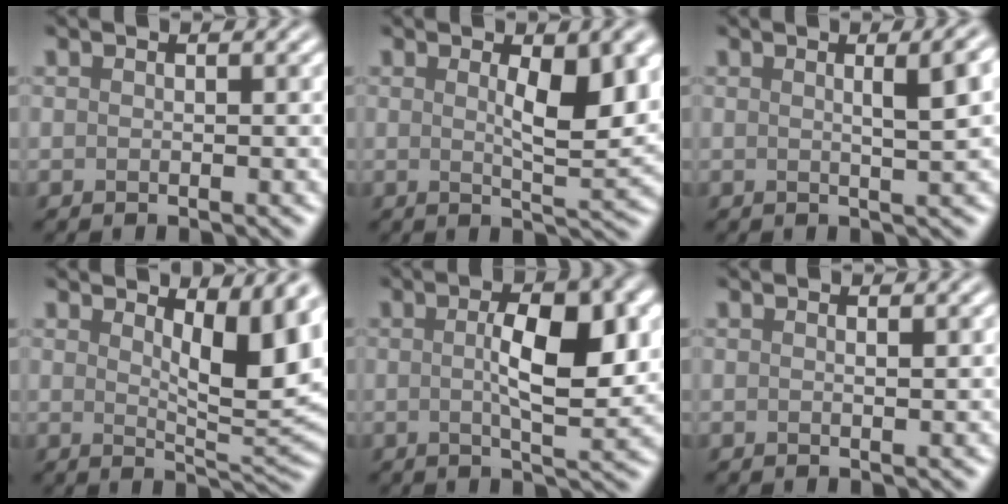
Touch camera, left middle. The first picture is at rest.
{"total": 5.4, "force": [1.2, 1.5, 5.1], "torque": [-0.079, -0.004, 0.023]}
{"total": 4.6, "force": [1.2, 1.3, 4.2], "torque": [-0.037, 0.013, 0.012]}
{"total": 6.3, "force": [2.2, 2.1, 5.6], "torque": [-0.077, -0.015, 0.039]}
{"total": 6.6, "force": [0.8, 2.0, 6.3], "torque": [-0.099, 0.002, 0.011]}
{"total": 0.6, "force": [0.2, 0.1, 0.5], "torque": [-0.007, 0.001, 0.003]}